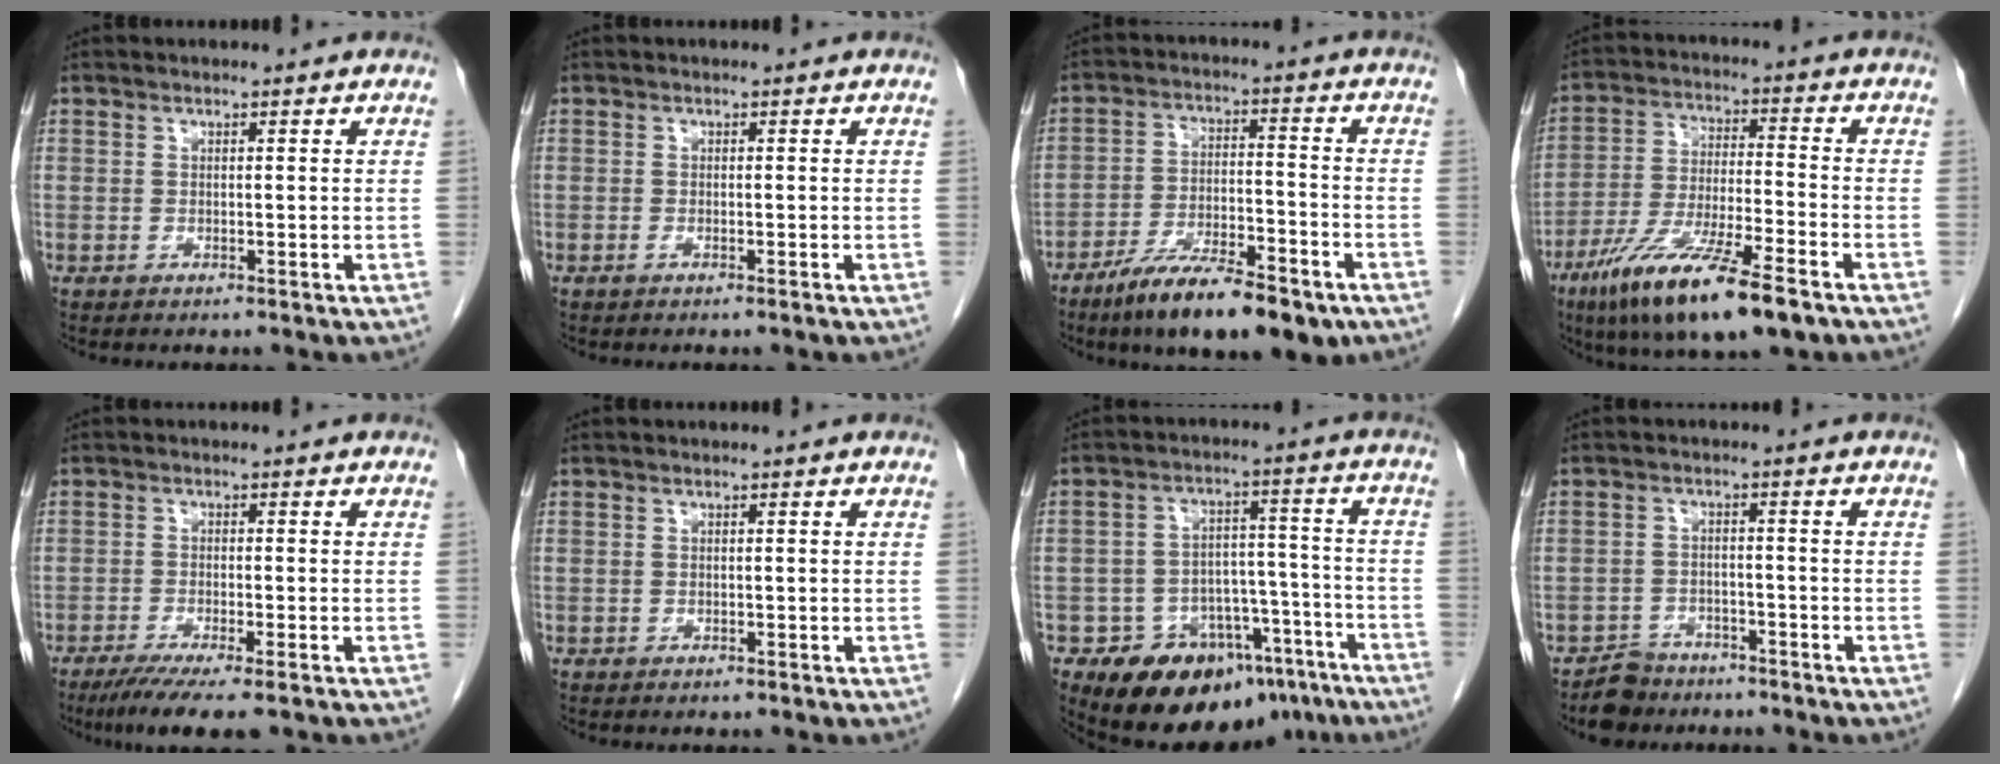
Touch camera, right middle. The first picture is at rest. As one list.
[{"total": 0.8, "force": [-0.5, 0.0, 0.6], "torque": [-0.013, -0.002, -0.009]}, {"total": 14.2, "force": [-9.8, 3.7, 9.7], "torque": [-0.156, -0.010, -0.162]}, {"total": 16.3, "force": [-10.1, 2.2, 12.6], "torque": [-0.233, -0.038, -0.176]}, {"total": 7.2, "force": [-5.2, 0.4, 5.0], "torque": [-0.079, -0.019, -0.081]}, {"total": 0.0}, {"total": 16.0, "force": [-11.9, 8.6, 6.6], "torque": [-0.077, 0.052, -0.164]}, {"total": 4.3, "force": [-3.5, 2.4, 0.0], "torque": [-0.005, 0.005, -0.059]}]